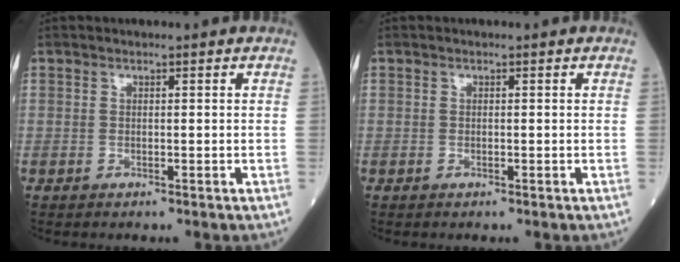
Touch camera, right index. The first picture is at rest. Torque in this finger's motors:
{"motor_torque": [-0.02, -0.04, -0.04, 0.00]}